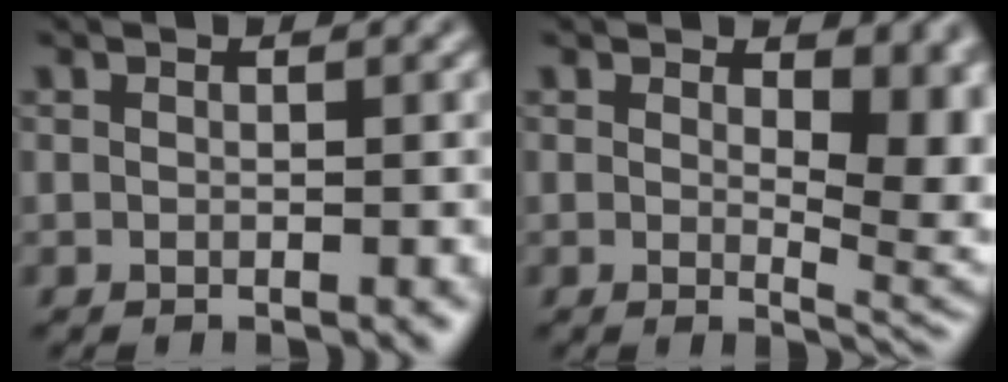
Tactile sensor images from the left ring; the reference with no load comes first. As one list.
[{"total": 6.2, "force": [1.2, 3.1, 5.3], "torque": [-0.057, -0.015, 0.032]}]